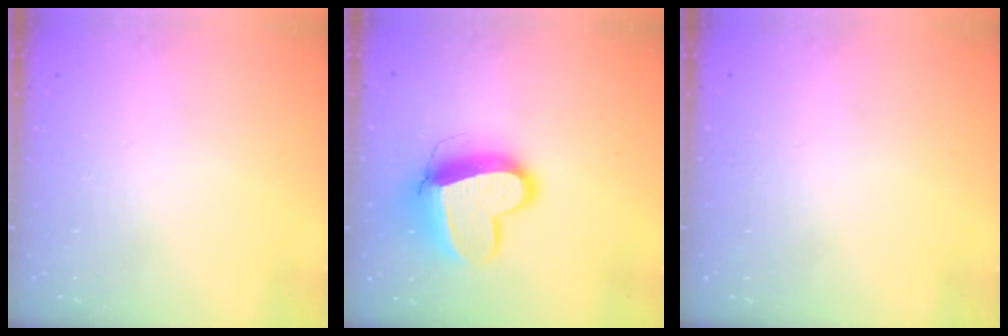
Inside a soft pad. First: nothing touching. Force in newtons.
{"total": 14.4, "press": 14.3, "slide": 1.6}
{"total": 0.0}